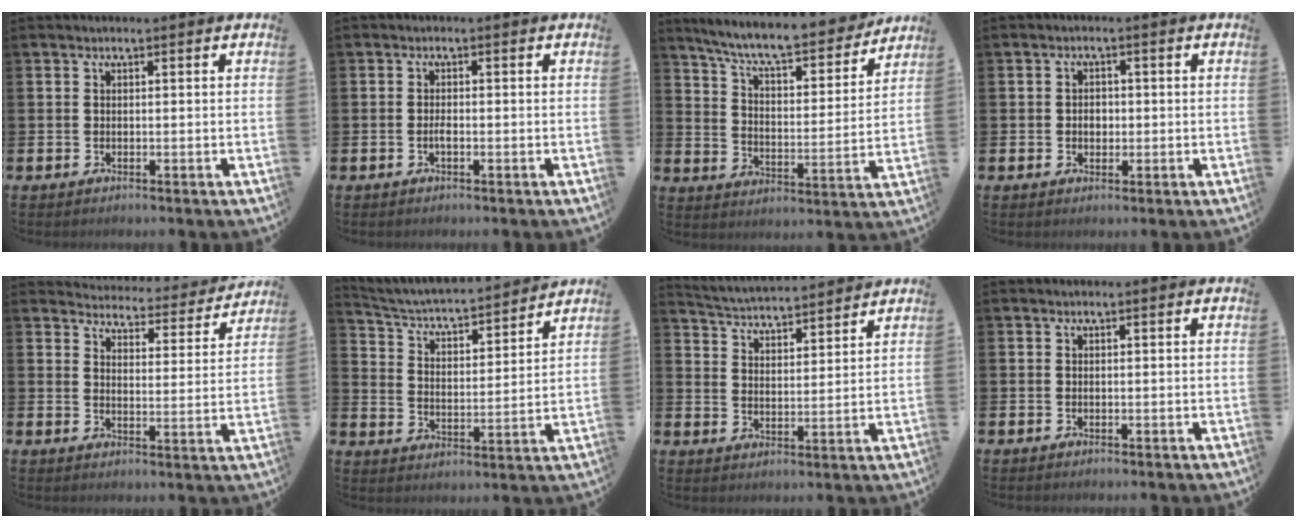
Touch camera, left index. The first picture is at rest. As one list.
[{"total": 1.1, "force": [-0.4, 0.3, 0.9], "torque": [-0.014, -0.003, -0.009]}, {"total": 9.4, "force": [8.6, 1.3, 3.4], "torque": [-0.096, -0.061, 0.148]}, {"total": 2.0, "force": [-0.1, 1.6, 1.2], "torque": [-0.004, 0.000, -0.008]}, {"total": 4.5, "force": [4.4, 0.8, 0.3], "torque": [-0.022, -0.040, 0.072]}, {"total": 4.7, "force": [4.4, 0.8, 1.3], "torque": [-0.052, -0.044, 0.067]}, {"total": 4.6, "force": [4.6, 0.4, 0.1], "torque": [-0.022, -0.037, 0.079]}, {"total": 0.0}]